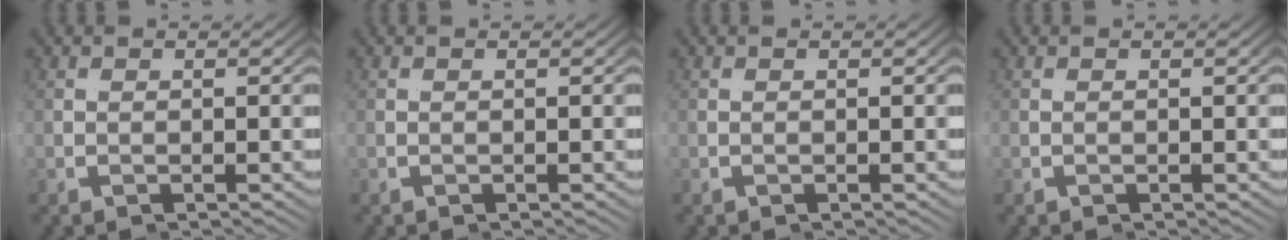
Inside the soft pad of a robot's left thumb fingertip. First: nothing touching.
{"total": 0.0}
{"total": 0.0}
{"total": 0.0}